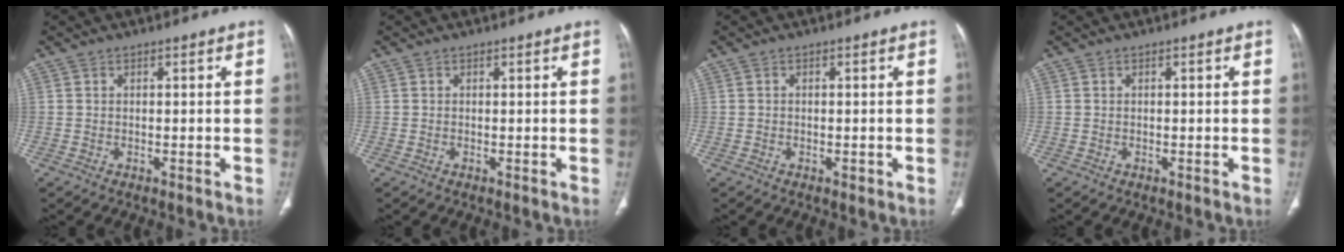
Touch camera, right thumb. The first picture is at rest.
{"total": 0.0}
{"total": 0.7, "force": [-0.3, 0.5, 0.4], "torque": [-0.005, 0.000, -0.005]}
{"total": 0.0}